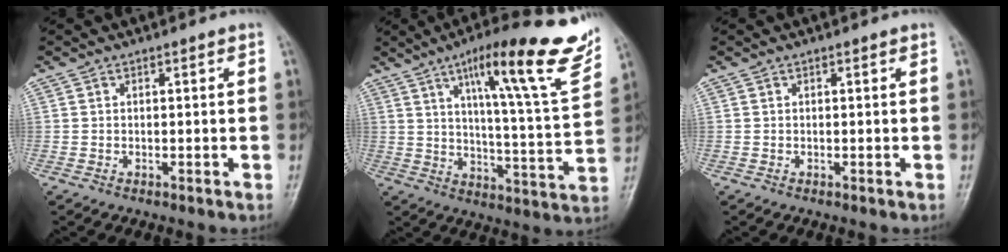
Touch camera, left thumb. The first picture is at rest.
{"total": 22.3, "force": [12.8, 3.4, 17.9], "torque": [-0.226, -0.043, 0.190]}
{"total": 0.0}